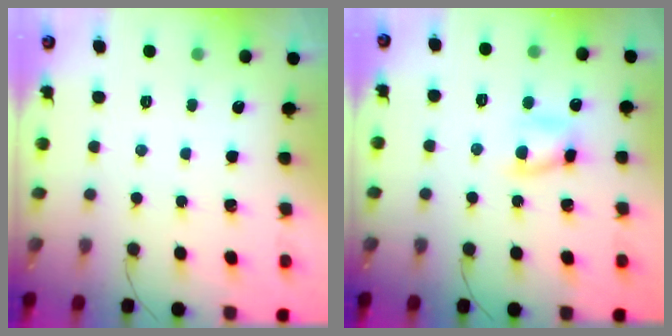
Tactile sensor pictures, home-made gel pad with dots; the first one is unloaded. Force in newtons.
{"total": 6.3, "press": 6.3, "slide": 0.6}